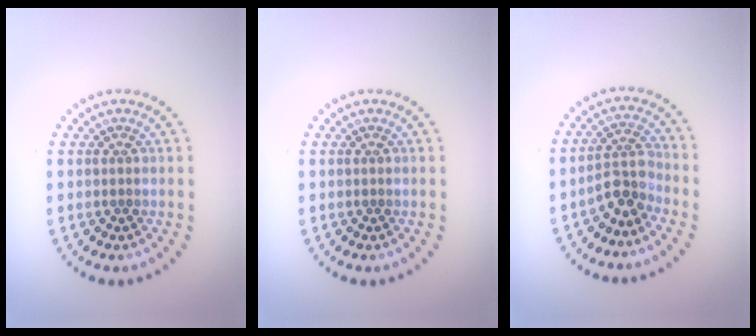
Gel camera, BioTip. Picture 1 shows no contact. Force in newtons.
{"total": 0.0}
{"total": 3.0, "press": 2.5, "slide": 1.6}